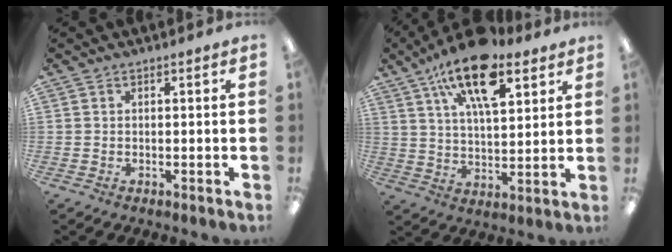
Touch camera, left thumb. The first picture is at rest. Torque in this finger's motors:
{"motor_torque": [0.22, 0.76, 1.80, -0.97, 0.33]}